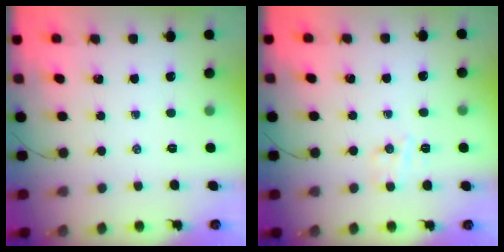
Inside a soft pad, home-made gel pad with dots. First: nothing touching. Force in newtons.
{"total": 4.0, "press": 3.9, "slide": 0.8}